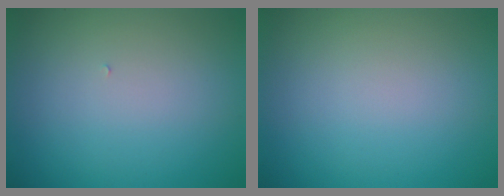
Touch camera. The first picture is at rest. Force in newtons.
{"total": 0.0}